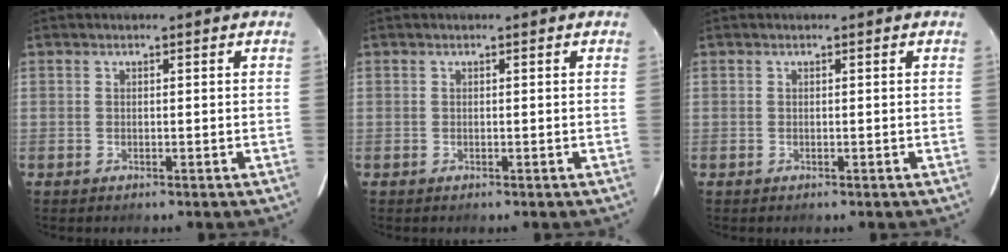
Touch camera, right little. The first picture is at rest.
{"total": 0.0}
{"total": 0.0}